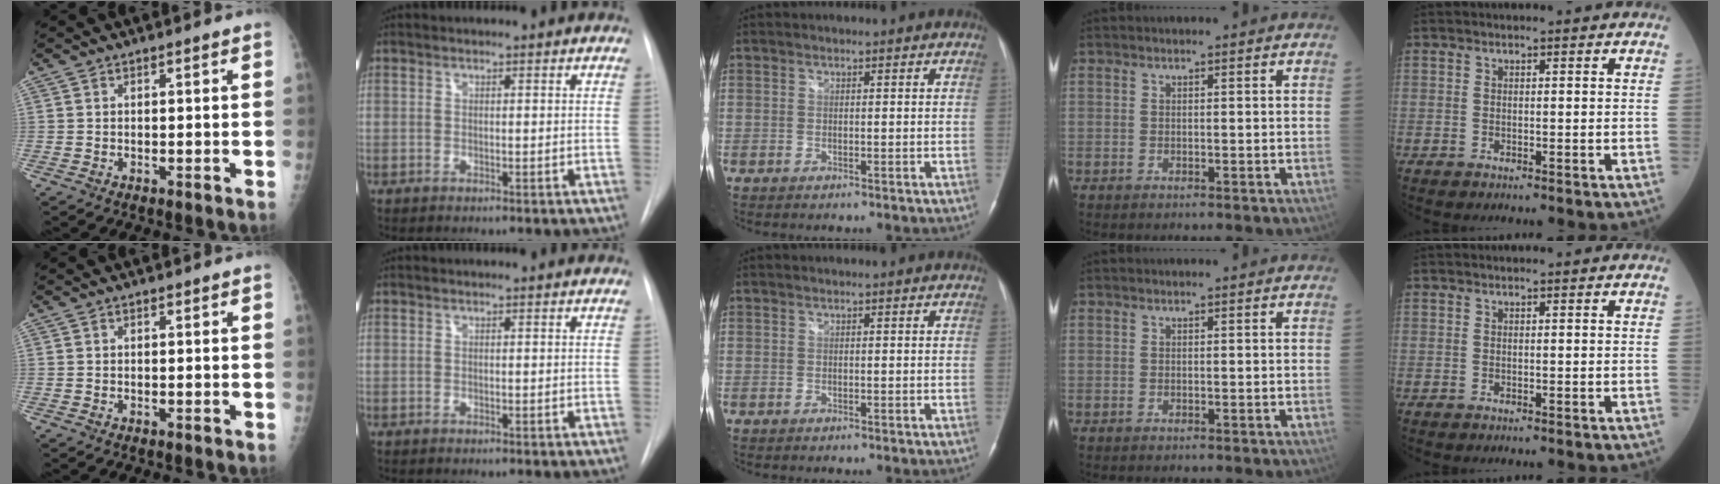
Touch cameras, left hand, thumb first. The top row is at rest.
{}